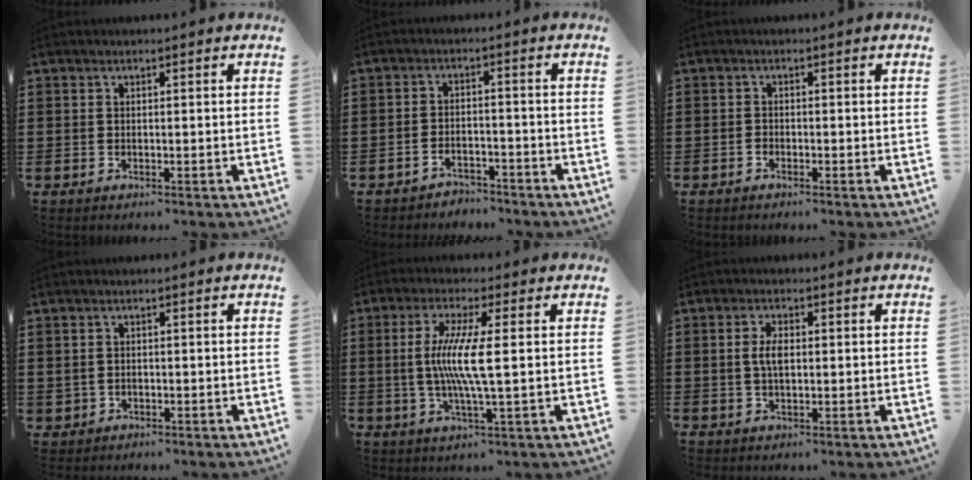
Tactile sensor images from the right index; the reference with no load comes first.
{"total": 2.8, "force": [-2.7, 0.7, 0.1], "torque": [-0.008, 0.004, -0.057]}
{"total": 0.7, "force": [-0.6, 0.3, 0.1], "torque": [-0.003, 0.002, -0.012]}
{"total": 0.8, "force": [-0.1, 0.8, 0.1], "torque": [-0.007, 0.005, -0.004]}
{"total": 7.7, "force": [0.4, 0.0, 7.7], "torque": [-0.157, -0.014, -0.001]}
{"total": 3.5, "force": [0.3, 1.5, 3.1], "torque": [-0.070, 0.005, 0.000]}